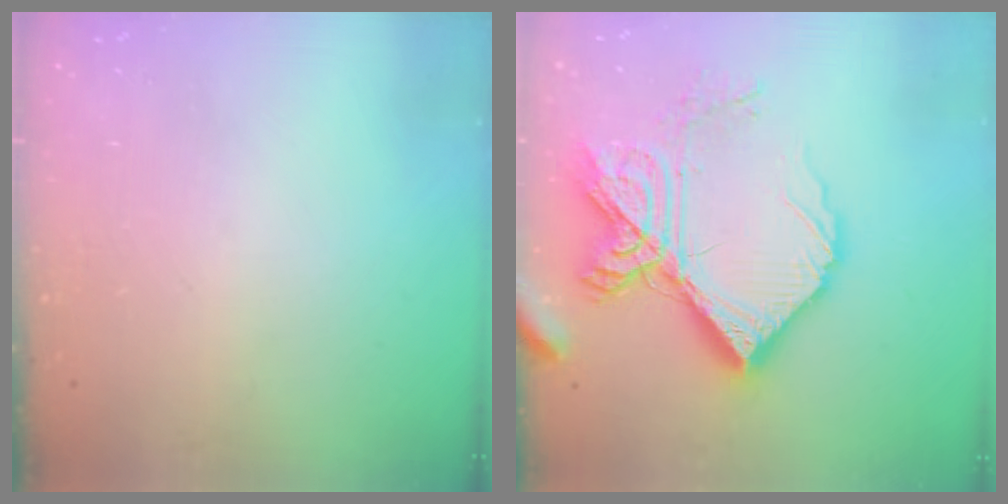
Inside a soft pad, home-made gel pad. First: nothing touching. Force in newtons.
{"total": 24.0, "press": 23.8, "slide": 2.9}